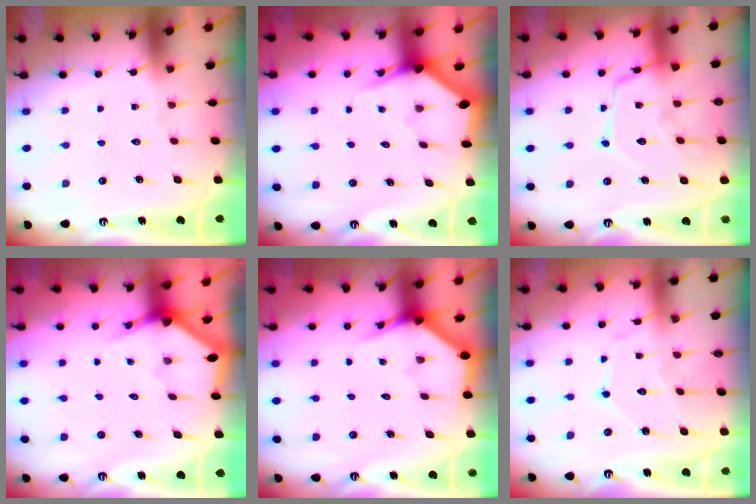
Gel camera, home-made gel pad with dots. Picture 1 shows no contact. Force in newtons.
{"total": 3.0, "press": 3.0, "slide": 0.0}
{"total": 13.6, "press": 13.6, "slide": 1.3}
{"total": 3.1, "press": 3.1, "slide": 0.2}
{"total": 3.9, "press": 3.9, "slide": 0.2}
{"total": 10.4, "press": 10.4, "slide": 0.5}